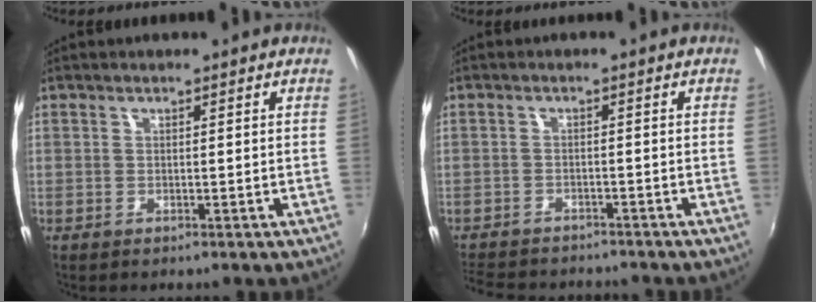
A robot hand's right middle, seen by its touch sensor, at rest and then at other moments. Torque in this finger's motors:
{"motor_torque": [0.97, -1.17, 0.16, 0.05]}